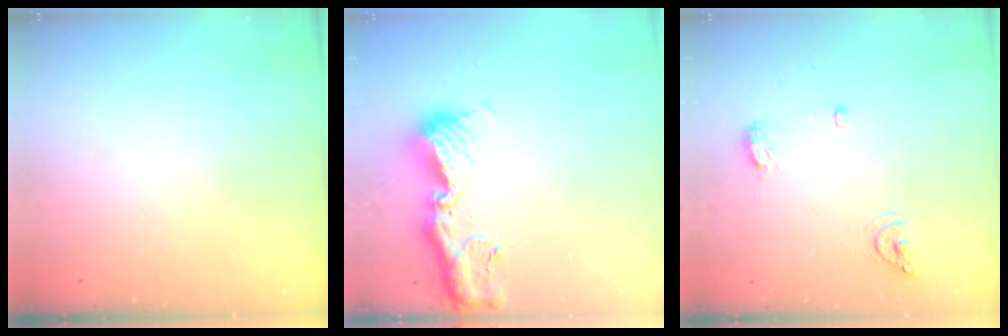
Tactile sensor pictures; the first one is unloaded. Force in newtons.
{"total": 14.1, "press": 14.0, "slide": 1.5}
{"total": 11.0, "press": 8.3, "slide": 7.1}